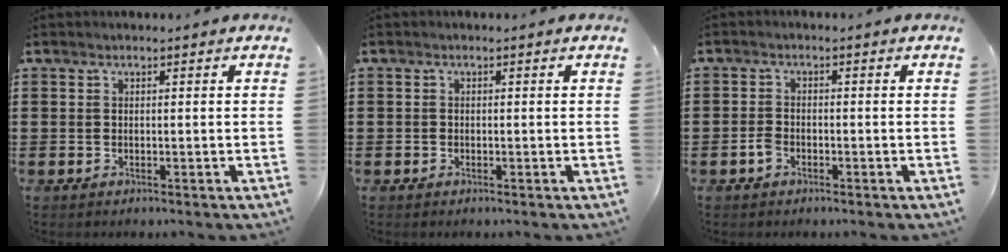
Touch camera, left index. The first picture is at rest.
{"total": 0.6, "force": [-0.4, 0.4, 0.0], "torque": [-0.002, 0.001, -0.009]}
{"total": 1.9, "force": [-1.2, 1.1, 1.1], "torque": [-0.031, 0.001, -0.026]}